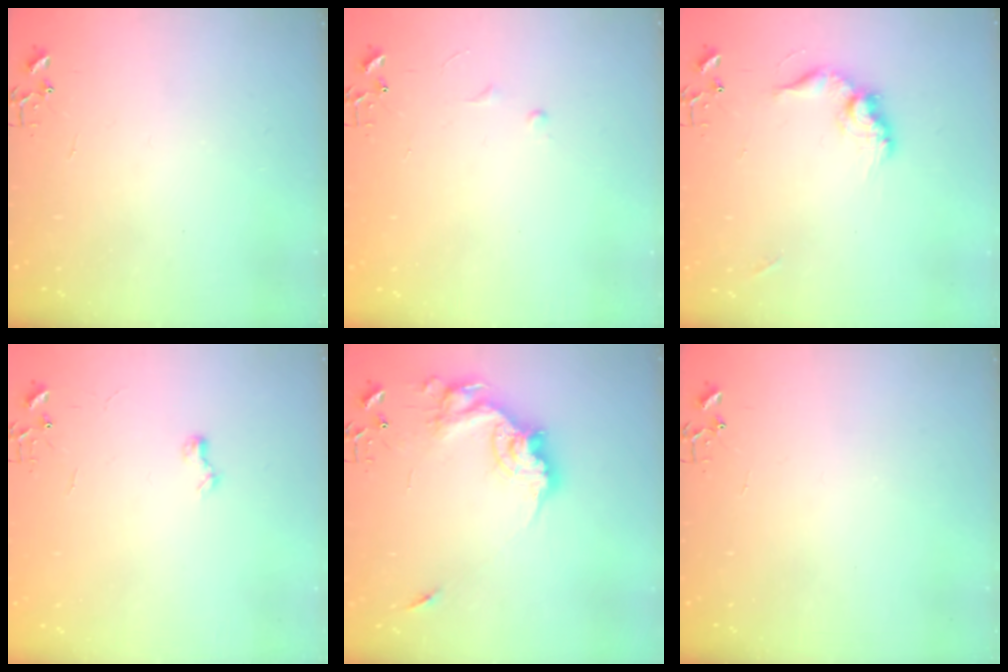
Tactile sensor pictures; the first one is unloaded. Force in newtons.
{"total": 3.4, "press": 3.4, "slide": 0.5}
{"total": 12.6, "press": 12.6, "slide": 0.7}
{"total": 6.0, "press": 6.0, "slide": 0.7}
{"total": 17.5, "press": 17.4, "slide": 1.9}
{"total": 0.0}